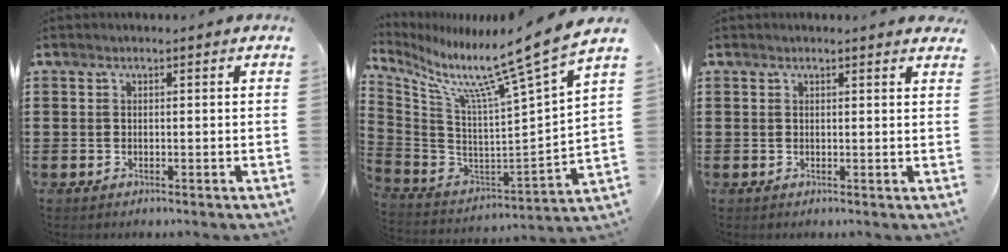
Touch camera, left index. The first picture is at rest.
{"total": 11.1, "force": [9.0, -1.0, 6.3], "torque": [-0.138, -0.083, 0.136]}
{"total": 1.0, "force": [0.8, 0.0, 0.5], "torque": [-0.011, 0.001, 0.015]}